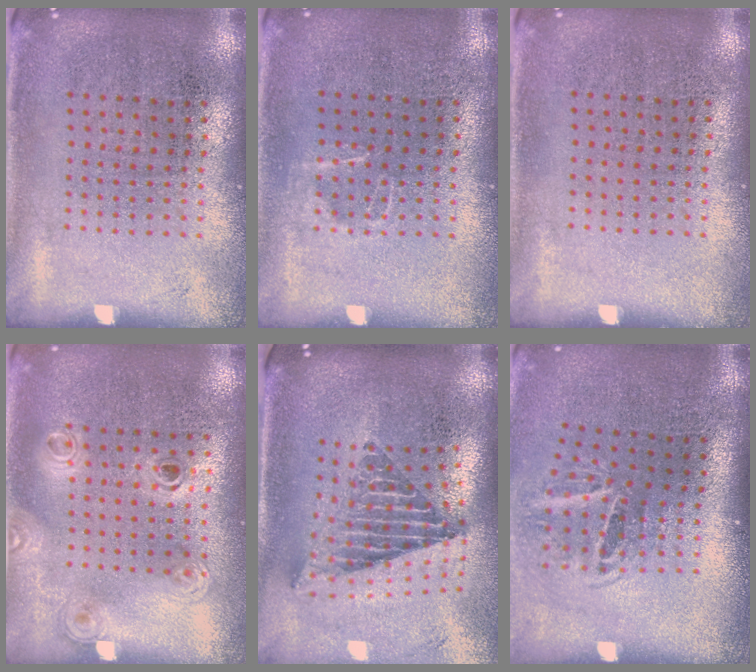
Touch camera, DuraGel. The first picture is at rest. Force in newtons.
{"total": 0.9, "press": 0.8, "slide": 0.2}
{"total": 0.0}
{"total": 1.2, "press": 1.0, "slide": 0.7}
{"total": 2.4, "press": 1.6, "slide": 1.8}
{"total": 1.9, "press": 1.3, "slide": 1.4}